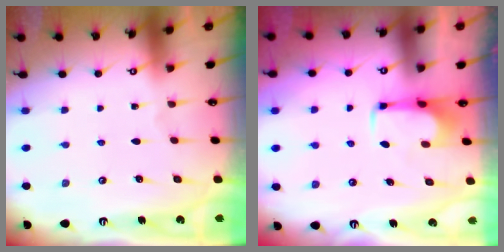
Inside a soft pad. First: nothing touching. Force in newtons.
{"total": 1.9, "press": 1.9, "slide": 0.2}